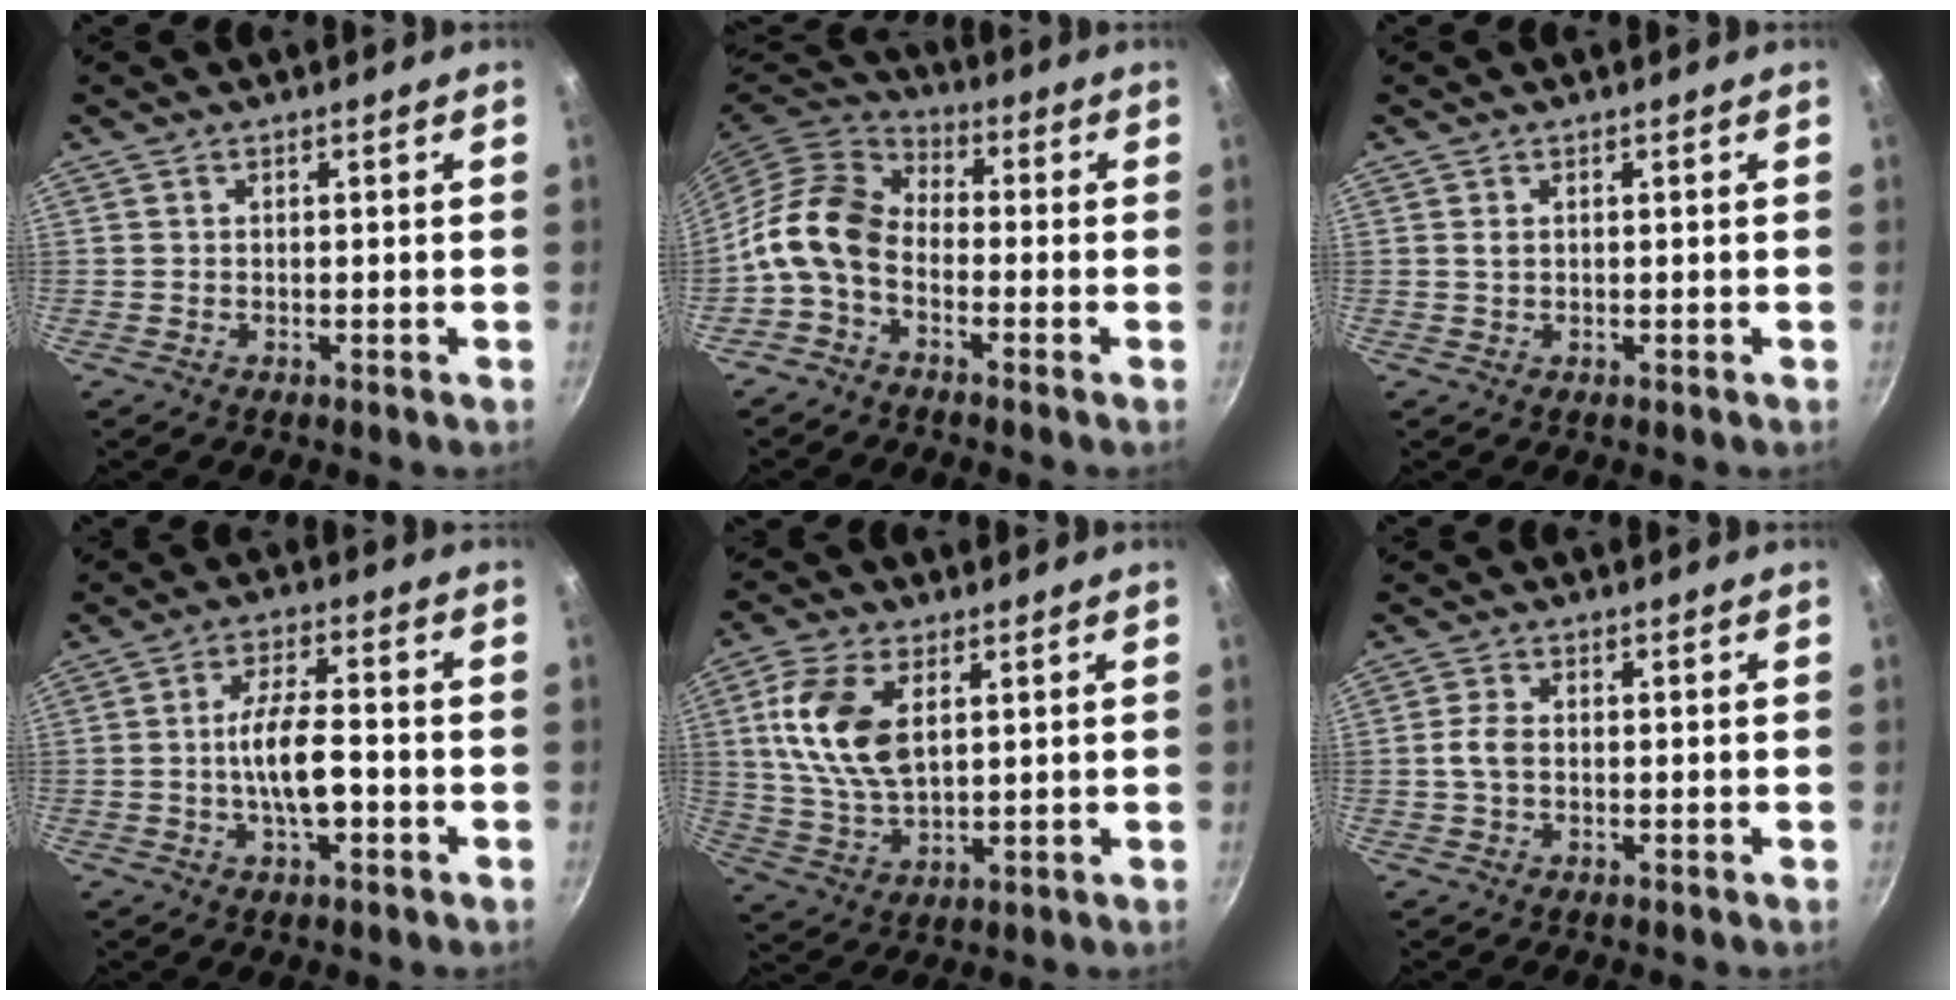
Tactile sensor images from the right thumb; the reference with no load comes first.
{"total": 10.4, "force": [-3.1, 7.0, 7.0], "torque": [-0.121, 0.043, -0.082]}
{"total": 0.8, "force": [0.3, 0.5, 0.6], "torque": [-0.012, -0.002, 0.005]}
{"total": 9.2, "force": [-2.0, 3.5, 8.2], "torque": [-0.137, 0.023, -0.039]}
{"total": 13.3, "force": [3.4, 7.5, 10.4], "torque": [-0.198, -0.011, 0.069]}
{"total": 3.4, "force": [-0.3, 2.2, 2.6], "torque": [-0.055, 0.013, -0.009]}